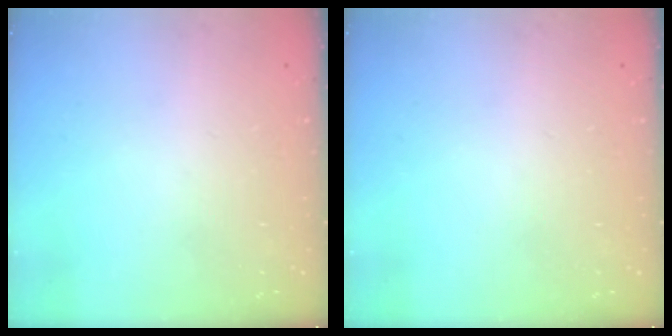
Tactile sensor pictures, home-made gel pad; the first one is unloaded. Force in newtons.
{"total": 0.0}